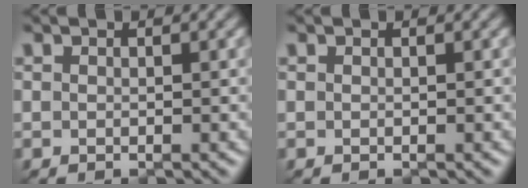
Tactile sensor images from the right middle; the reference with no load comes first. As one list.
[{"total": 0.0}]